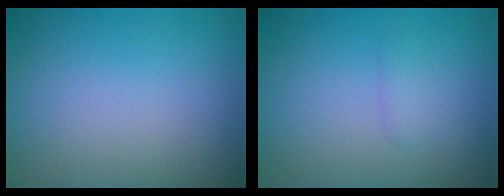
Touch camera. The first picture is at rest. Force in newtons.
{"total": 0.9, "press": 0.9, "slide": 0.1}